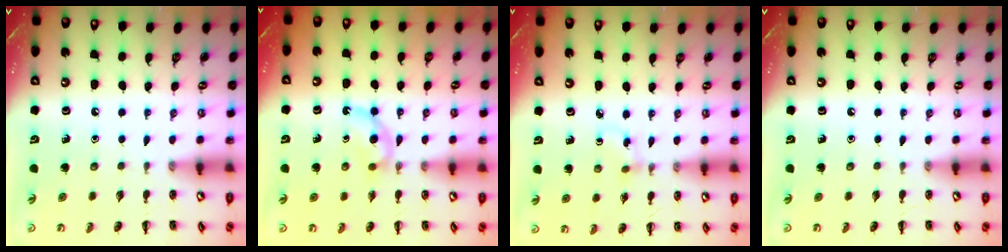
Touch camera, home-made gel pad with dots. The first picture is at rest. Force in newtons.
{"total": 4.7, "press": 4.4, "slide": 1.8}
{"total": 1.7, "press": 1.5, "slide": 0.8}
{"total": 0.0}